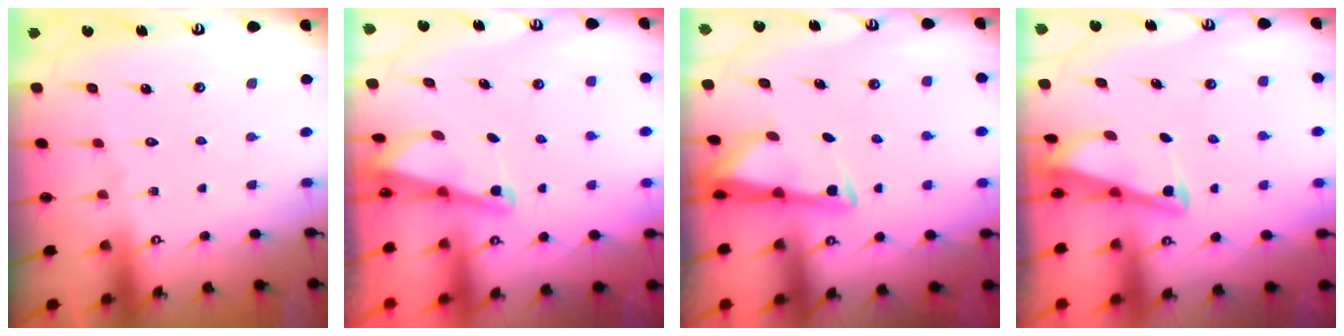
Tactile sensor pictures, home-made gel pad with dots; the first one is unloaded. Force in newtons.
{"total": 2.0, "press": 2.0, "slide": 0.2}
{"total": 3.3, "press": 3.2, "slide": 0.4}
{"total": 2.7, "press": 2.7, "slide": 0.3}